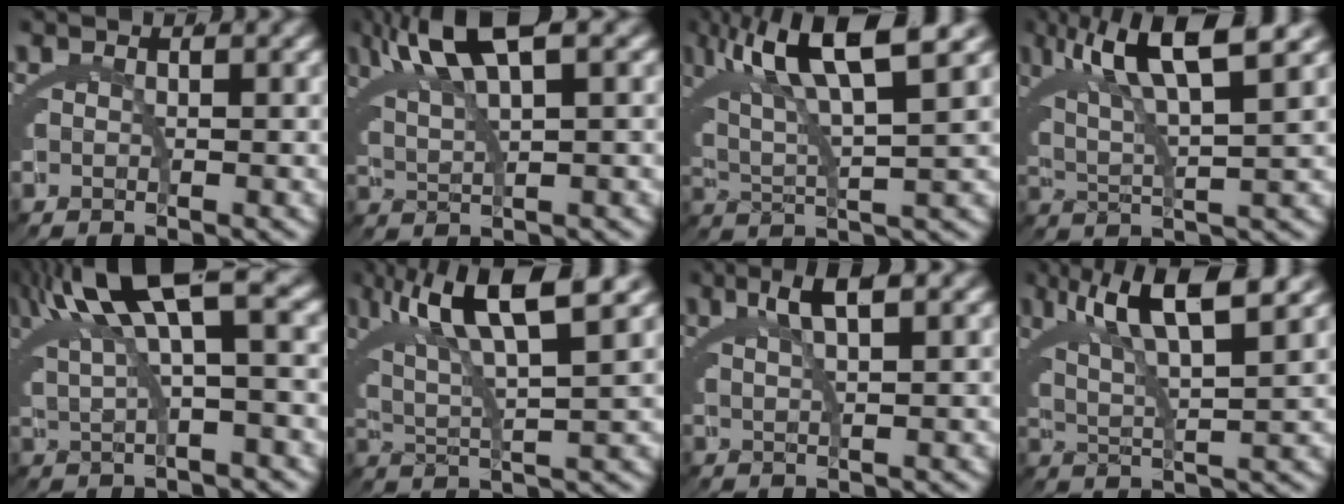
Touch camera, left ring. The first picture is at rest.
{"total": 7.2, "force": [4.2, 1.8, 5.5], "torque": [-0.115, 0.008, 0.075]}
{"total": 9.9, "force": [4.7, 3.3, 8.1], "torque": [-0.157, 0.005, 0.078]}
{"total": 8.2, "force": [4.1, 2.1, 6.8], "torque": [-0.130, 0.002, 0.070]}
{"total": 8.8, "force": [4.2, 3.0, 7.2], "torque": [-0.122, 0.020, 0.069]}
{"total": 9.0, "force": [4.4, 2.6, 7.4], "torque": [-0.144, 0.003, 0.075]}
{"total": 3.7, "force": [2.6, -0.4, 2.6], "torque": [-0.039, 0.008, 0.048]}
{"total": 7.5, "force": [4.0, 1.8, 6.0], "torque": [-0.114, 0.001, 0.069]}